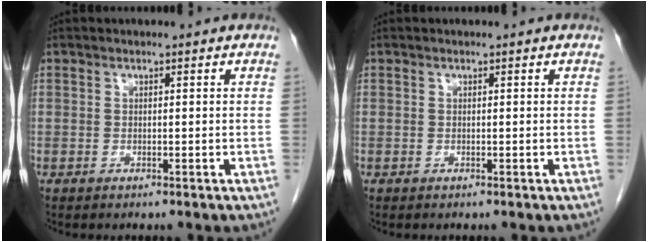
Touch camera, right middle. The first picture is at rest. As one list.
[{"total": 0.0}]